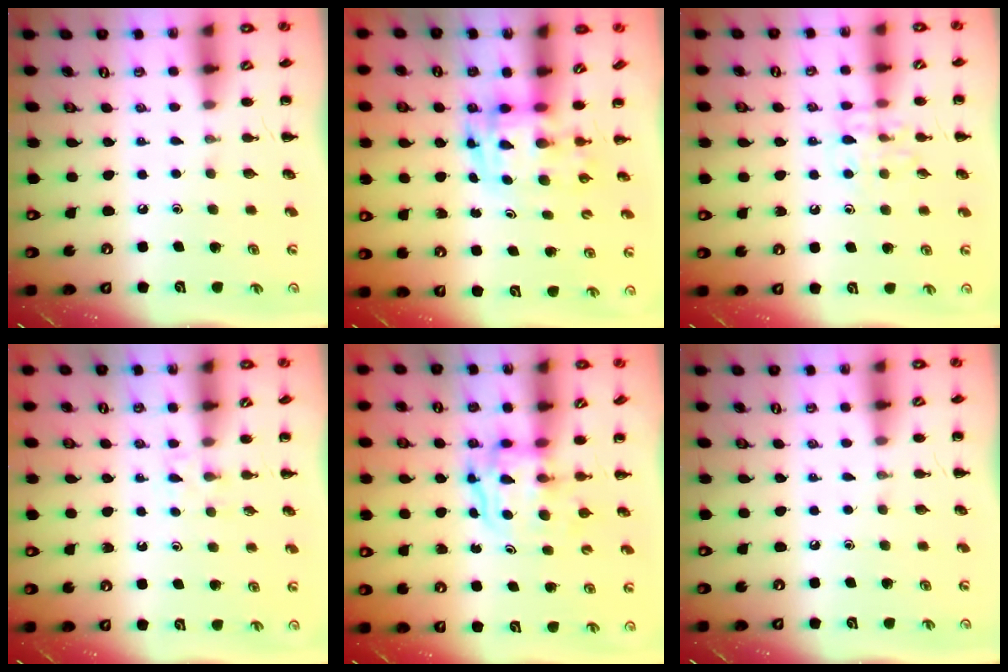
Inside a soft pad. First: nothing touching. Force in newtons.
{"total": 3.5, "press": 3.5, "slide": 0.6}
{"total": 8.9, "press": 8.8, "slide": 0.7}
{"total": 2.2, "press": 2.0, "slide": 1.0}
{"total": 3.5, "press": 3.4, "slide": 0.3}
{"total": 0.0}